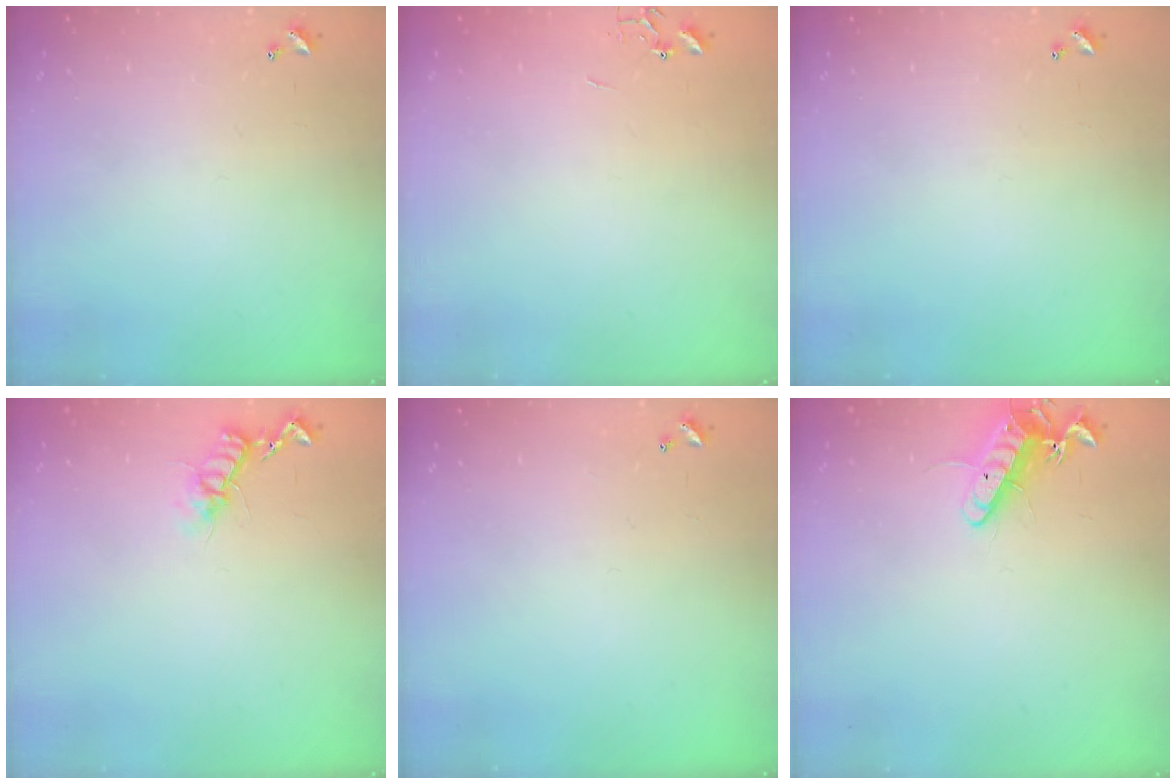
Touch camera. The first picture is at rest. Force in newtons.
{"total": 0.0}
{"total": 0.0}
{"total": 10.8, "press": 10.8, "slide": 0.1}
{"total": 0.0}
{"total": 12.0, "press": 11.9, "slide": 1.2}